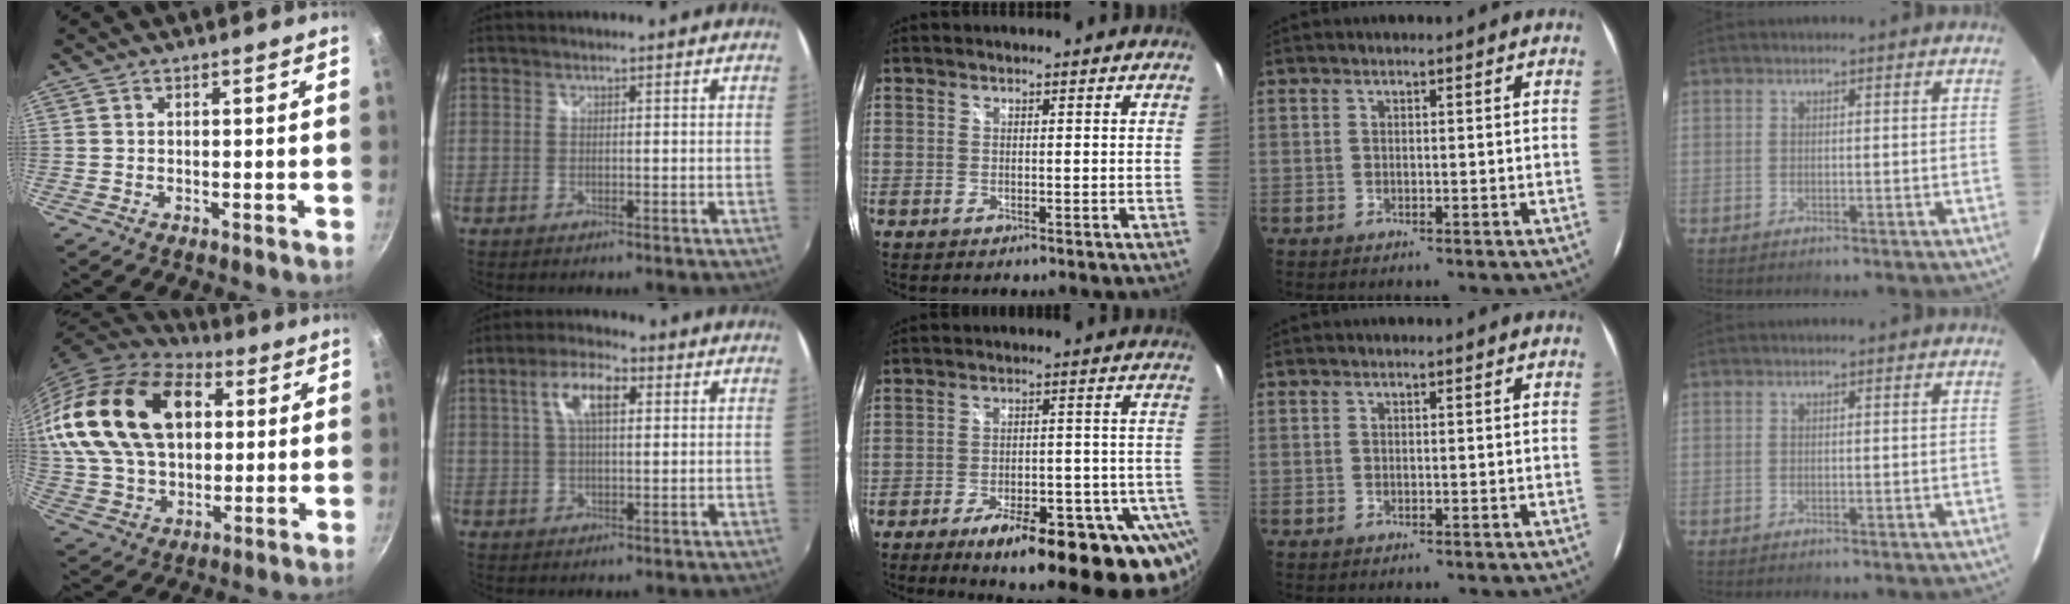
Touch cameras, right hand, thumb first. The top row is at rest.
{"thumb": {"total": 26.0, "force": [6.9, 17.0, 18.5], "torque": [-0.321, 0.001, 0.124]}, "index": {"total": 7.8, "force": [2.4, 3.4, 6.6], "torque": [-0.124, 0.018, 0.041]}, "middle": {"total": 25.2, "force": [-17.7, 7.2, 16.4], "torque": [-0.206, -0.016, -0.226]}}